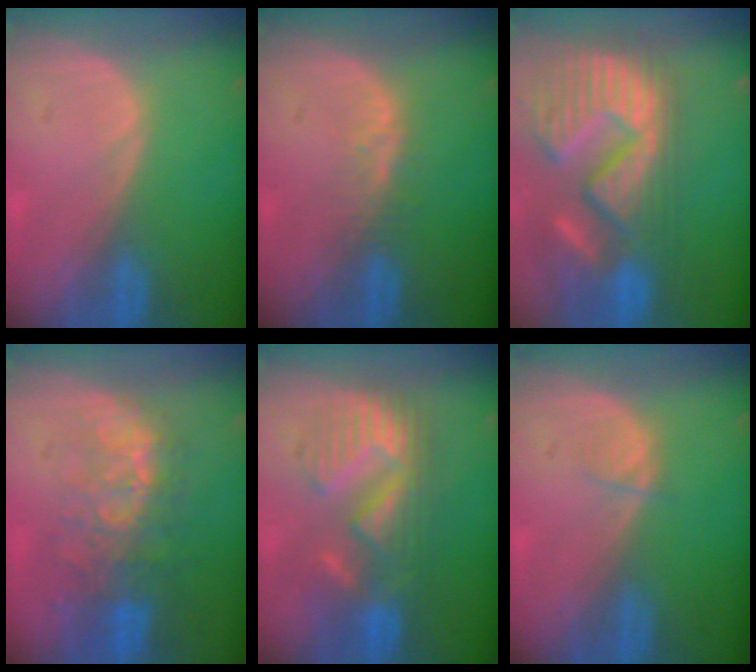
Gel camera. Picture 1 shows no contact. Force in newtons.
{"total": 2.5, "press": 2.4, "slide": 0.2}
{"total": 15.4, "press": 12.8, "slide": 8.6}
{"total": 10.1, "press": 8.6, "slide": 5.3}
{"total": 8.9, "press": 8.9, "slide": 0.0}
{"total": 1.2, "press": 1.2, "slide": 0.2}